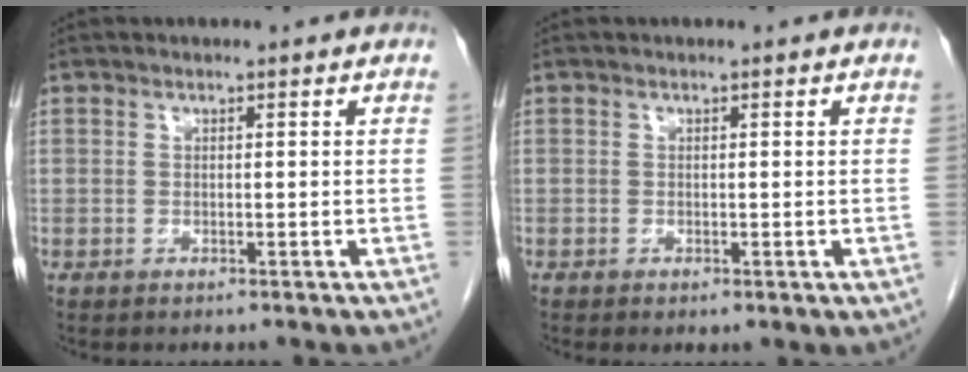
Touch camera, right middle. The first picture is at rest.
{"total": 0.9, "force": [-0.3, 0.4, 0.7], "torque": [-0.015, -0.004, -0.001]}